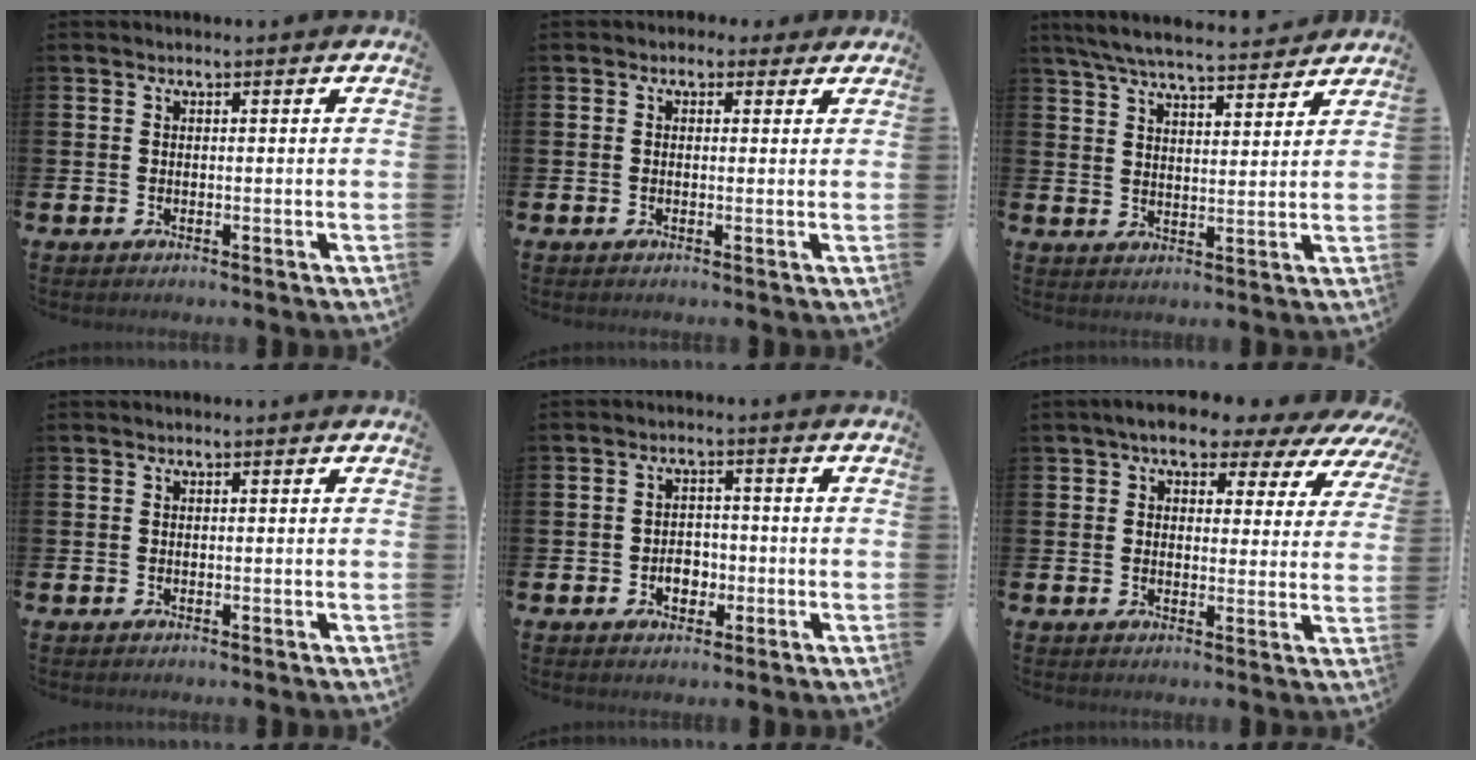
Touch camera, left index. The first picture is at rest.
{"total": 1.3, "force": [0.6, 1.1, 0.1], "torque": [-0.004, 0.009, 0.010]}
{"total": 6.7, "force": [6.3, 0.7, 1.9], "torque": [-0.054, -0.035, 0.113]}
{"total": 0.0}
{"total": 3.0, "force": [-1.0, 2.3, 1.7], "torque": [-0.018, -0.004, -0.026]}
{"total": 6.1, "force": [5.1, 2.3, 2.4], "torque": [-0.049, -0.029, 0.083]}